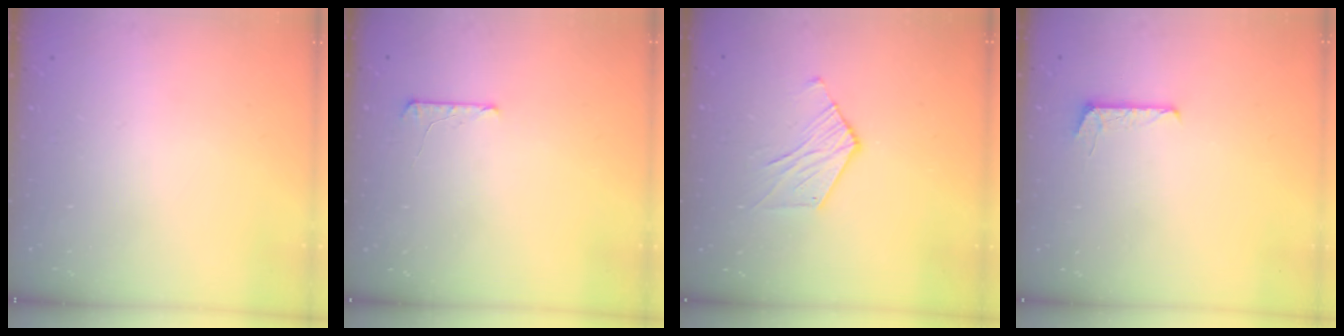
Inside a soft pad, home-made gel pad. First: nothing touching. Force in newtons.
{"total": 5.3, "press": 5.2, "slide": 0.5}
{"total": 6.5, "press": 6.5, "slide": 0.3}
{"total": 5.1, "press": 5.1, "slide": 0.5}